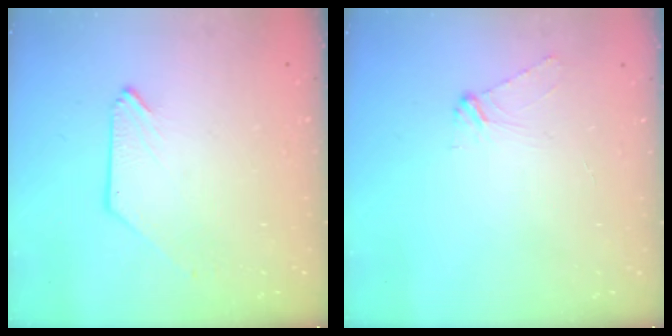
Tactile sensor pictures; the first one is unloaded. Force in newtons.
{"total": 3.3, "press": 3.3, "slide": 0.4}